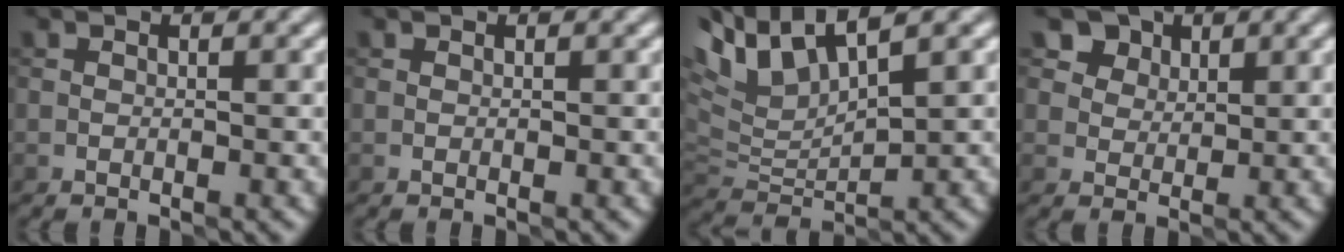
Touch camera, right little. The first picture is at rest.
{"total": 0.0}
{"total": 6.7, "force": [4.9, 2.1, 4.1], "torque": [-0.096, 0.022, 0.089]}
{"total": 7.4, "force": [4.6, 5.1, 3.0], "torque": [-0.074, 0.001, 0.079]}